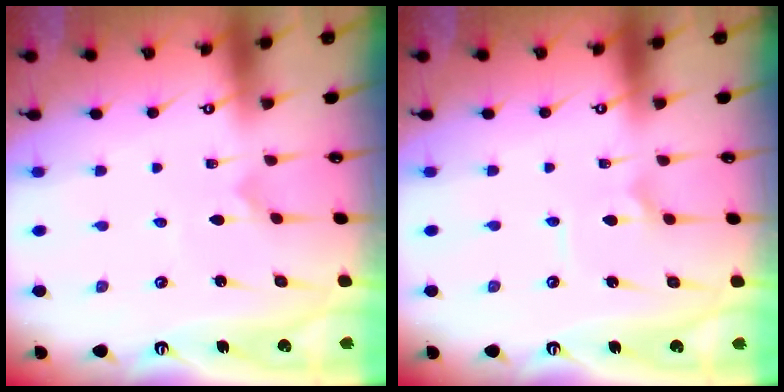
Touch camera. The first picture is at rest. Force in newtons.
{"total": 1.8, "press": 1.8, "slide": 0.1}